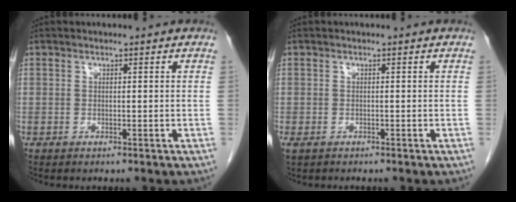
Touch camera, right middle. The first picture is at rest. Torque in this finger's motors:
{"motor_torque": [0.47, -0.27, 0.13, 0.03]}